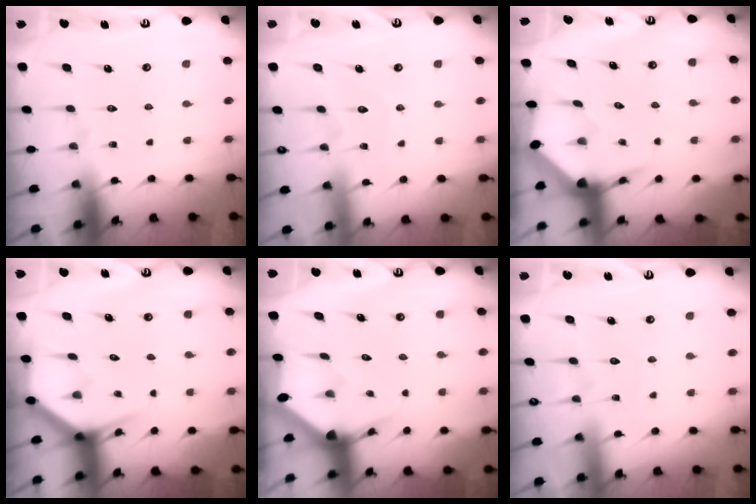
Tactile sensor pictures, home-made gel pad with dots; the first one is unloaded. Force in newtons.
{"total": 5.4, "press": 5.4, "slide": 0.5}
{"total": 3.7, "press": 3.7, "slide": 0.4}
{"total": 3.7, "press": 3.6, "slide": 0.2}
{"total": 3.0, "press": 3.0, "slide": 0.1}
{"total": 2.9, "press": 2.9, "slide": 0.3}